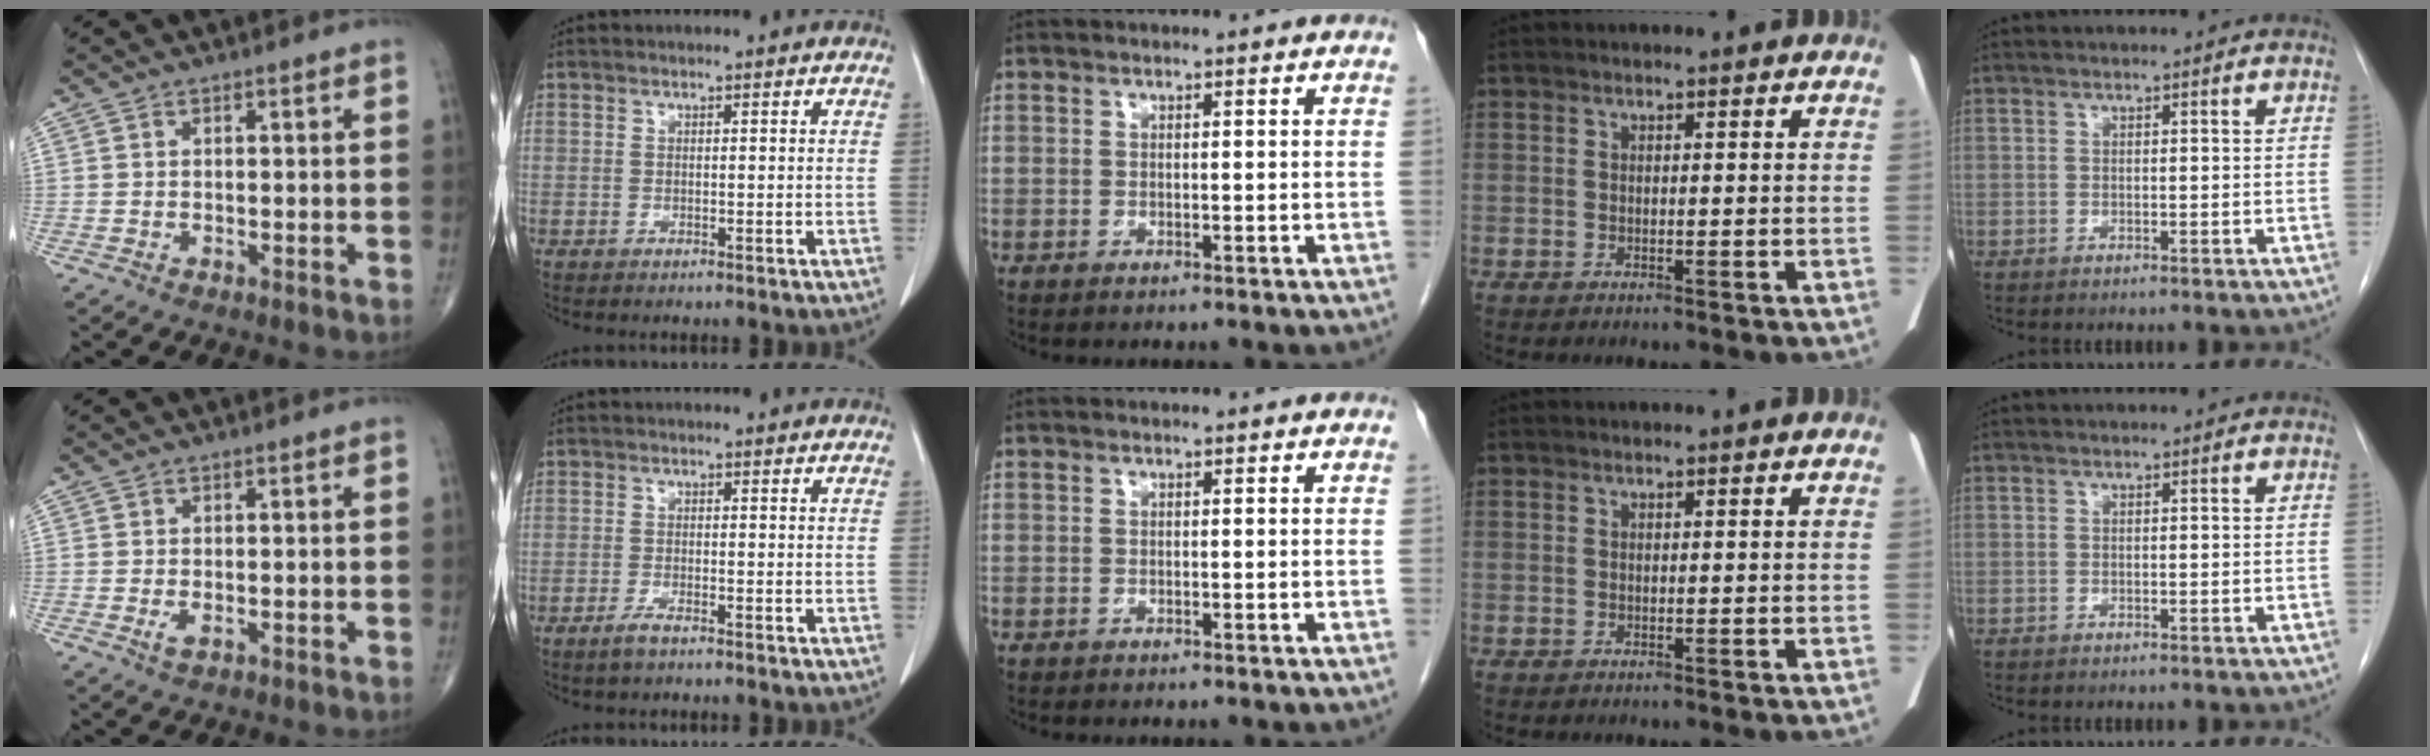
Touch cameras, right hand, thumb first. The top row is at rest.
{"thumb": {"total": 1.6, "force": [-0.5, 0.9, 1.3], "torque": [-0.028, -0.004, -0.008]}, "index": {"total": 2.3, "force": [-1.7, 0.3, 1.5], "torque": [-0.035, -0.003, -0.033]}}